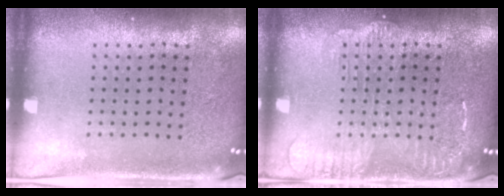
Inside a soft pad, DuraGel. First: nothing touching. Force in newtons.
{"total": 2.2, "press": 2.2, "slide": 0.3}